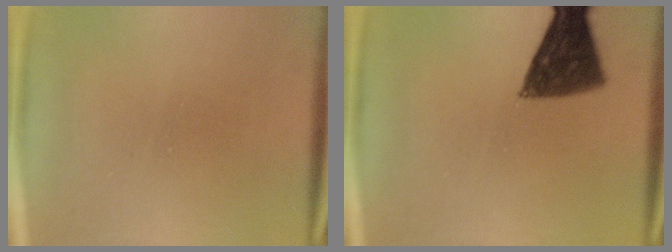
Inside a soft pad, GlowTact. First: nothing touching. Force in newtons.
{"total": 10.4}